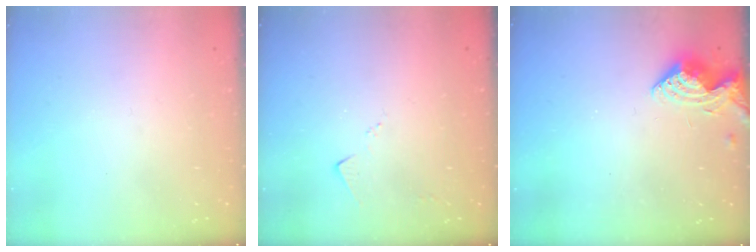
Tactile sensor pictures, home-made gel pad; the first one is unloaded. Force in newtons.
{"total": 3.5, "press": 3.5, "slide": 0.4}
{"total": 8.3, "press": 8.3, "slide": 0.4}